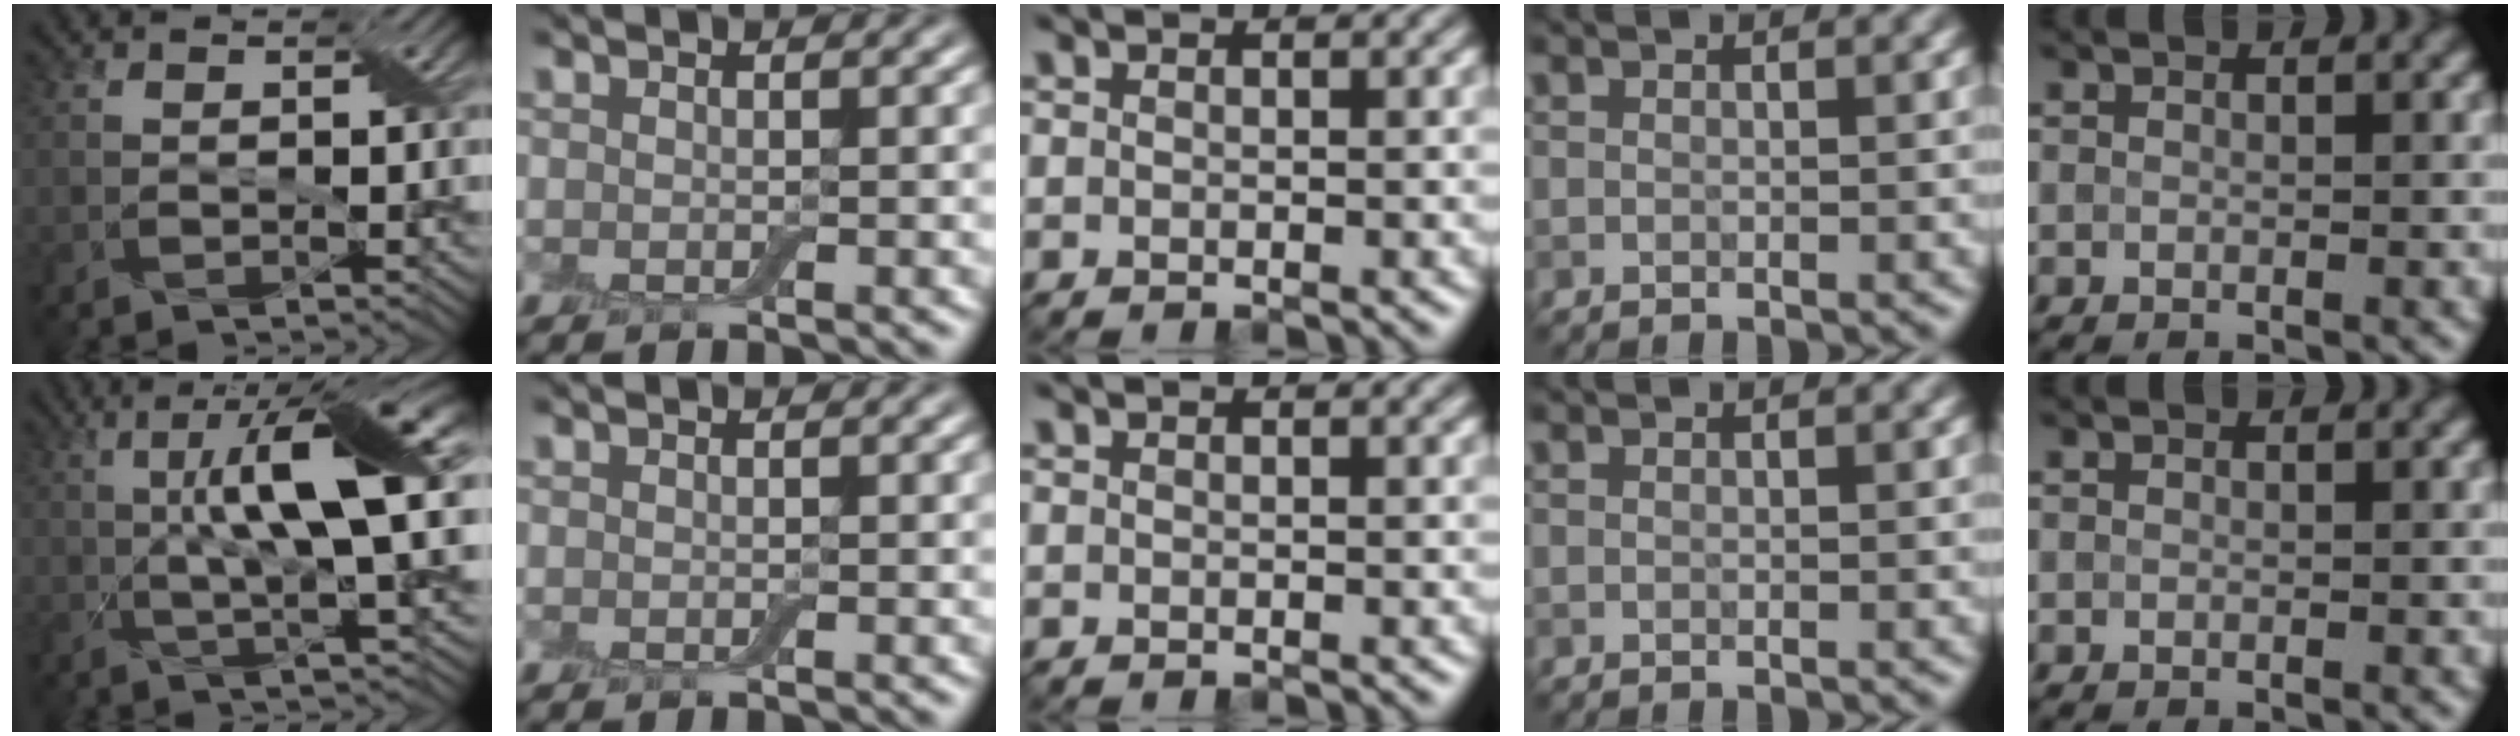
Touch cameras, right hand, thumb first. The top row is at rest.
{"thumb": {"total": 12.1, "force": [2.1, 2.7, 11.6], "torque": [-0.197, 0.013, 0.034]}}